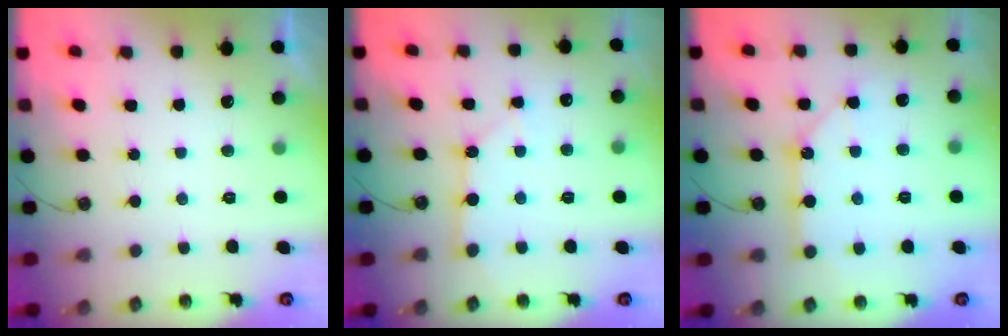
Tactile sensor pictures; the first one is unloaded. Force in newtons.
{"total": 2.6, "press": 2.6, "slide": 0.3}
{"total": 10.7, "press": 10.7, "slide": 1.1}